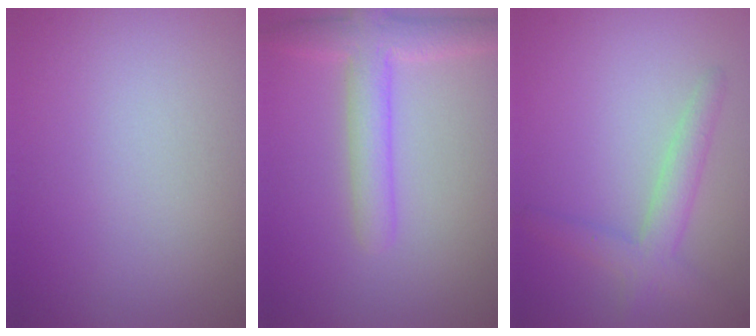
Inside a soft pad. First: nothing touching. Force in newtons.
{"total": 3.8, "press": 3.8, "slide": 0.2}
{"total": 2.7, "press": 2.7, "slide": 0.3}